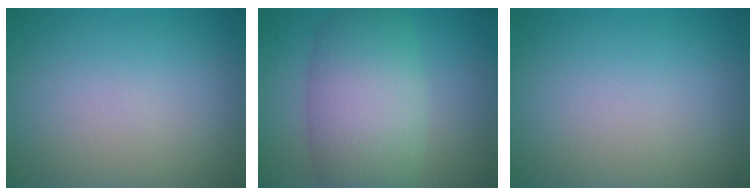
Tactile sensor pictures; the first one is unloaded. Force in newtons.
{"total": 7.9, "press": 7.9, "slide": 0.4}
{"total": 0.0}